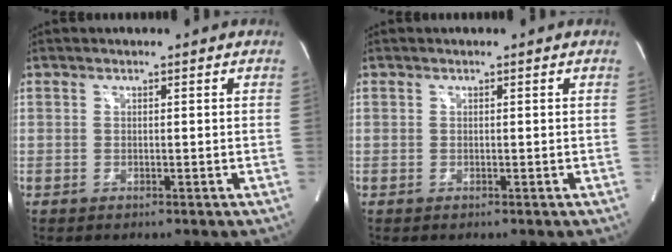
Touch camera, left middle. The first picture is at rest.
{"total": 0.0}